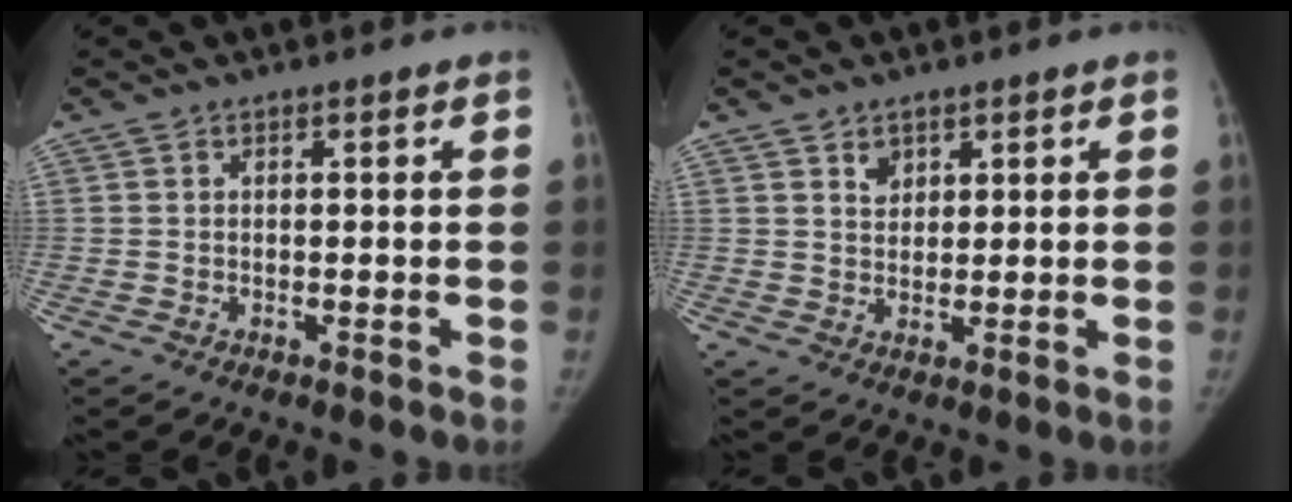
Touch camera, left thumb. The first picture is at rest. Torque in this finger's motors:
{"motor_torque": [-0.12, 0.02, -0.05, -0.08, -0.01]}